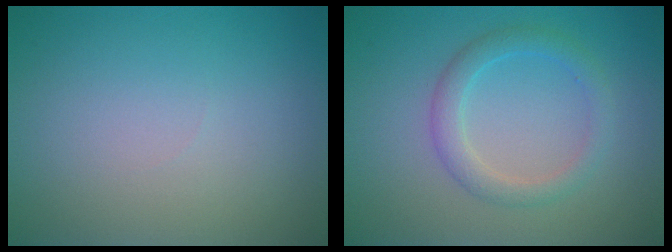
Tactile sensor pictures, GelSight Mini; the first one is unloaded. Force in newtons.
{"total": 2.6, "press": 2.6, "slide": 0.1}